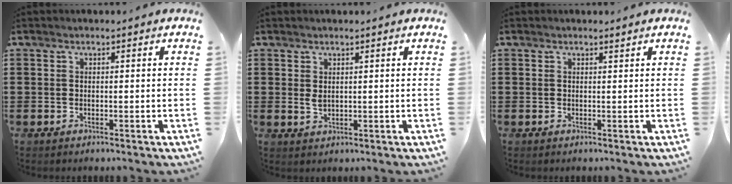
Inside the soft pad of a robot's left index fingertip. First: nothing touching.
{"total": 1.6, "force": [0.7, 0.8, 1.2], "torque": [-0.033, 0.000, 0.011]}
{"total": 0.6, "force": [0.5, 0.0, 0.3], "torque": [-0.007, -0.002, 0.011]}